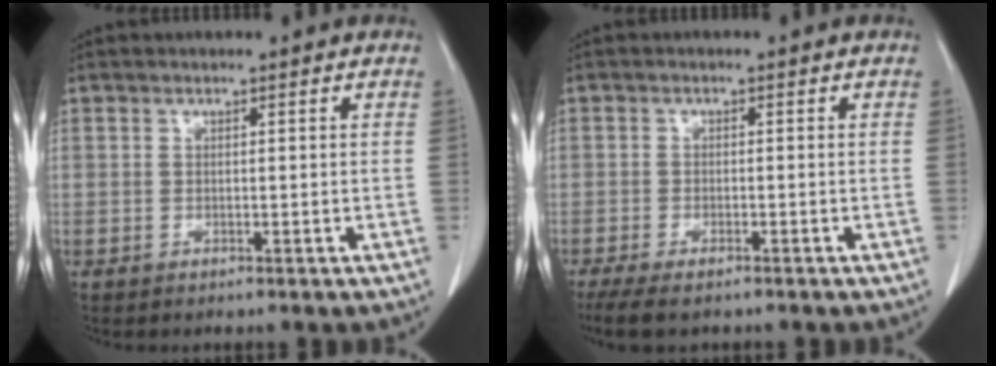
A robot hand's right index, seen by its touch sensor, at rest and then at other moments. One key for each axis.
{"total": 5.6, "fx": -4.3, "fy": 1.6, "fz": 3.2, "tx": -0.053, "ty": -0.013, "tz": -0.068}